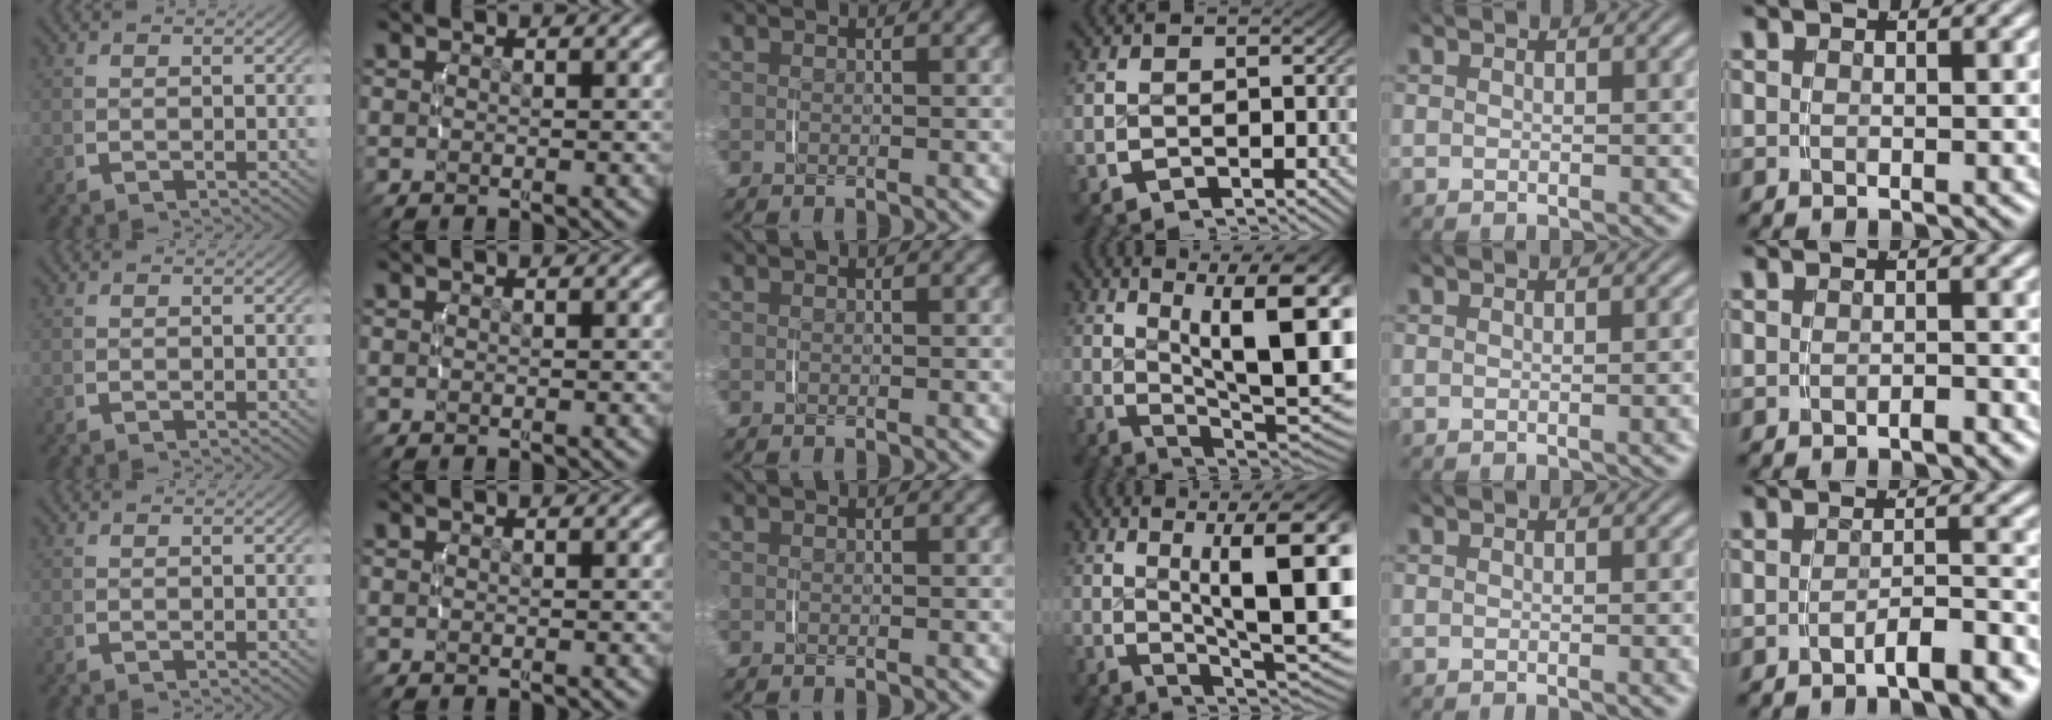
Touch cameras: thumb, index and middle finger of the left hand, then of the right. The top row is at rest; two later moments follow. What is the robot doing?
{"motion": "lift_and_place", "object": "measuring cup"}